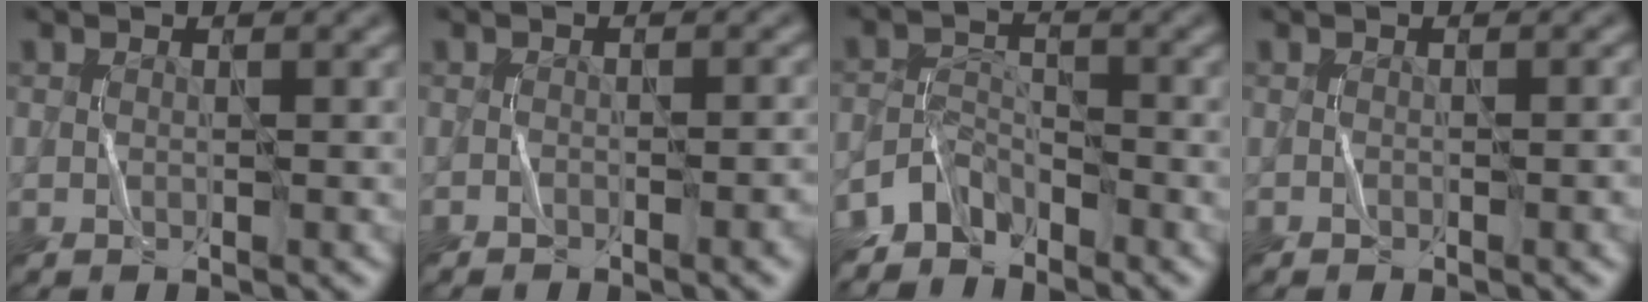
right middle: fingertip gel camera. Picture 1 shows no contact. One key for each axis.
{"total": 3.0, "fx": -2.0, "fy": 0.9, "fz": 2.0, "tx": -0.016, "ty": 0.018, "tz": -0.024}
{"total": 2.9, "fx": -2.7, "fy": 1.0, "fz": -0.3, "tx": 0.004, "ty": 0.015, "tz": -0.062}
{"total": 1.9, "fx": -0.9, "fy": 0.7, "fz": 1.6, "tx": -0.006, "ty": 0.013, "tz": -0.009}